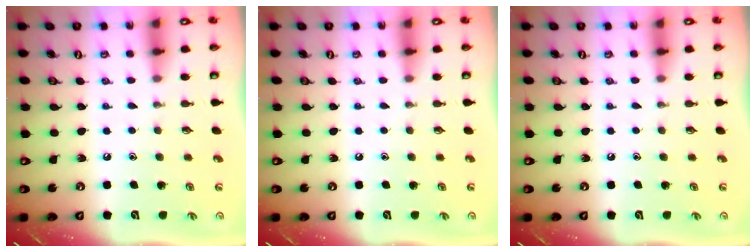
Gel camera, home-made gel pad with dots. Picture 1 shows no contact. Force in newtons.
{"total": 0.0}
{"total": 0.0}